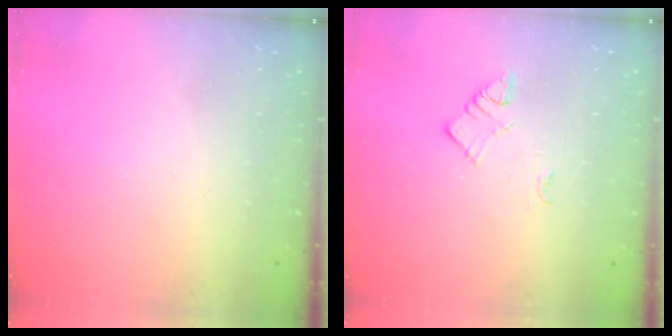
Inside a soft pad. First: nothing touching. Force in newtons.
{"total": 3.0, "press": 3.0, "slide": 0.4}